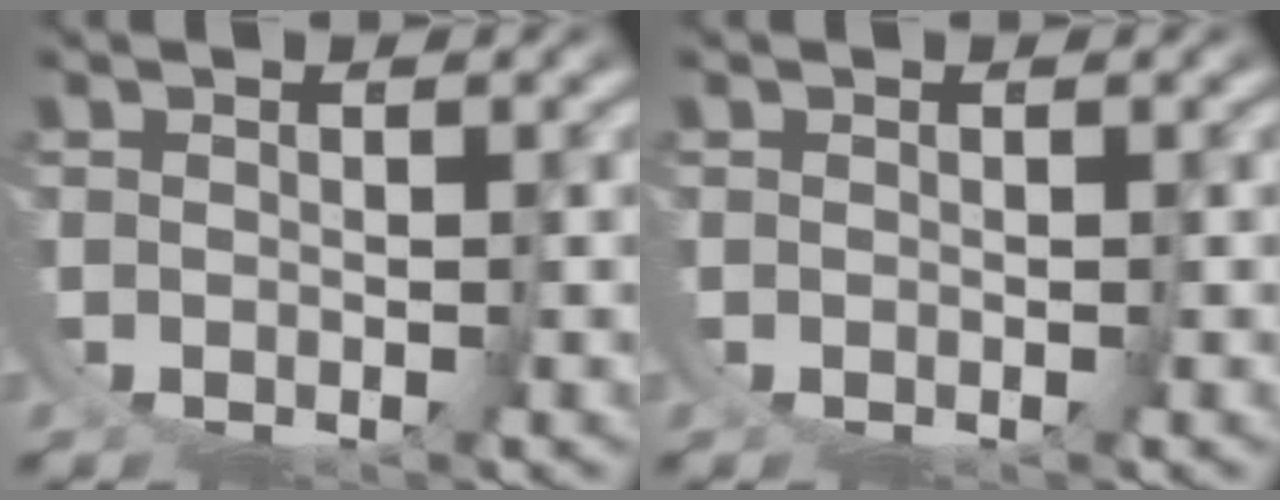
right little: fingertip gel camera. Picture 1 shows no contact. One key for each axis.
{"total": 0.0}